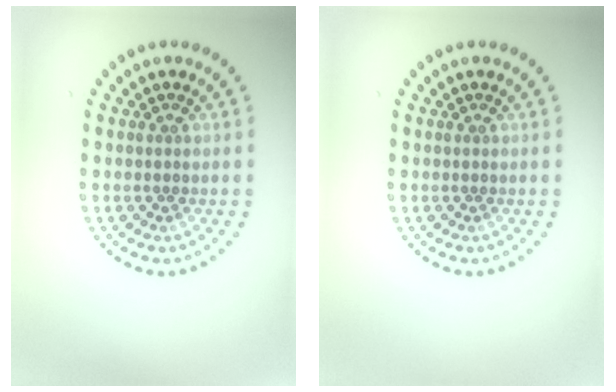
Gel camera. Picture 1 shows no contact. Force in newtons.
{"total": 0.0}